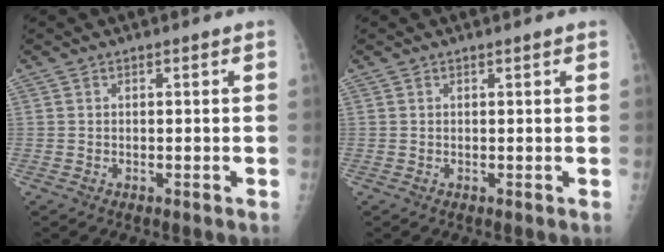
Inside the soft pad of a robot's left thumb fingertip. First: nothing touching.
{"total": 0.7, "force": [0.5, 0.0, 0.4], "torque": [-0.008, 0.001, 0.009]}